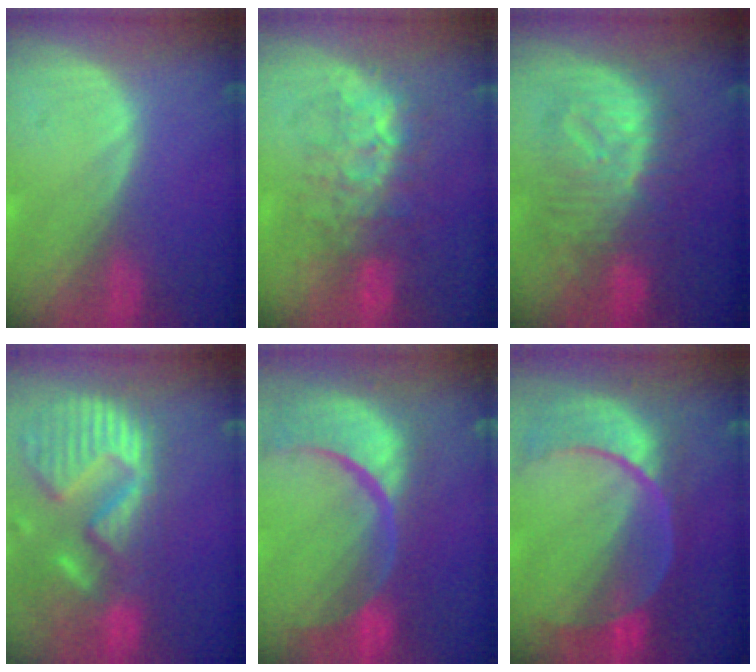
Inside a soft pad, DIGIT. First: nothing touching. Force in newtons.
{"total": 8.2, "press": 7.9, "slide": 2.3}
{"total": 9.8, "press": 9.8, "slide": 0.6}
{"total": 14.3, "press": 11.9, "slide": 7.9}
{"total": 14.6, "press": 11.6, "slide": 8.9}
{"total": 11.2, "press": 9.4, "slide": 6.1}